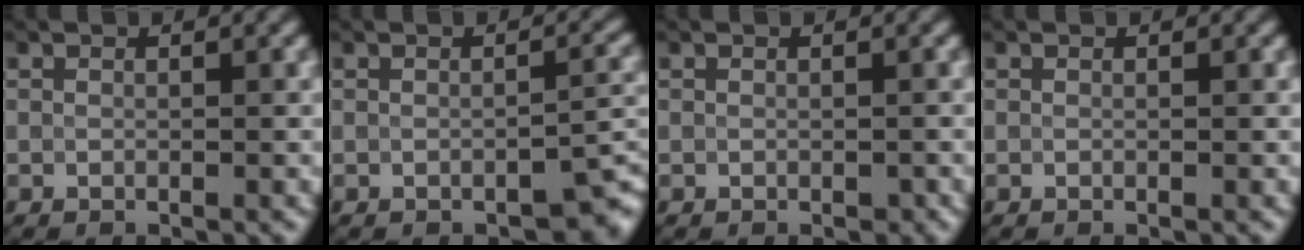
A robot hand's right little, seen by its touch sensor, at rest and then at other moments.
{"total": 2.6, "force": [-1.7, 1.0, 1.6], "torque": [-0.012, 0.004, -0.022]}
{"total": 0.6, "force": [-0.3, 0.4, 0.3], "torque": [-0.002, 0.000, -0.004]}
{"total": 0.0}